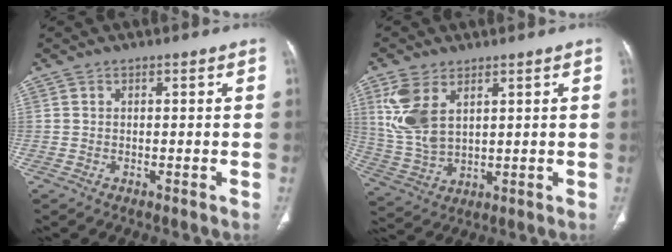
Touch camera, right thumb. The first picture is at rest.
{"total": 10.3, "force": [4.2, 5.7, 7.5], "torque": [-0.163, -0.010, 0.097]}